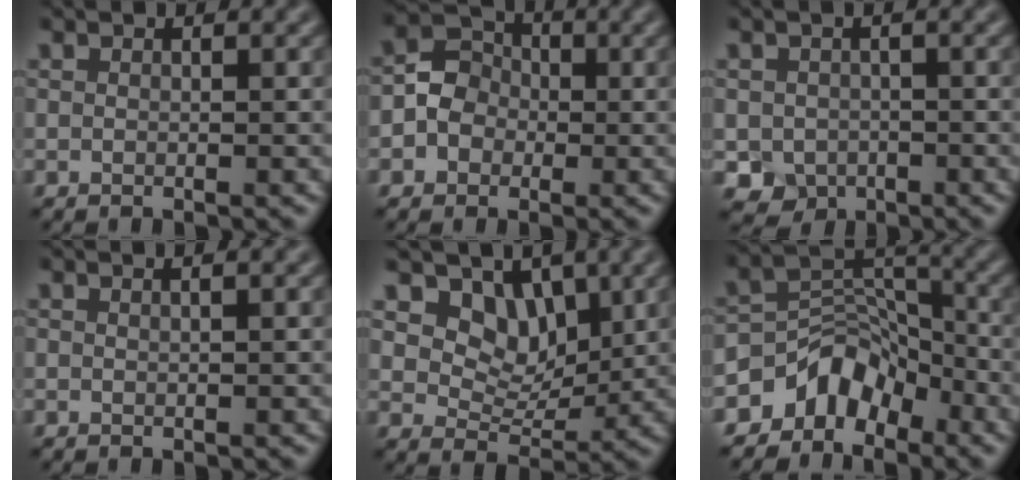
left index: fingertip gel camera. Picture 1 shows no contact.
{"total": 3.1, "force": [-1.1, 2.7, 1.1], "torque": [-0.009, 0.009, -0.028]}
{"total": 3.0, "force": [-1.5, 2.4, 1.0], "torque": [-0.017, -0.014, -0.028]}
{"total": 0.6, "force": [0.2, 0.2, 0.5], "torque": [-0.004, -0.002, -0.007]}
{"total": 4.6, "force": [2.1, 3.3, 2.3], "torque": [-0.040, -0.023, 0.036]}
{"total": 5.1, "force": [-4.0, 3.0, 1.4], "torque": [-0.004, 0.007, -0.076]}